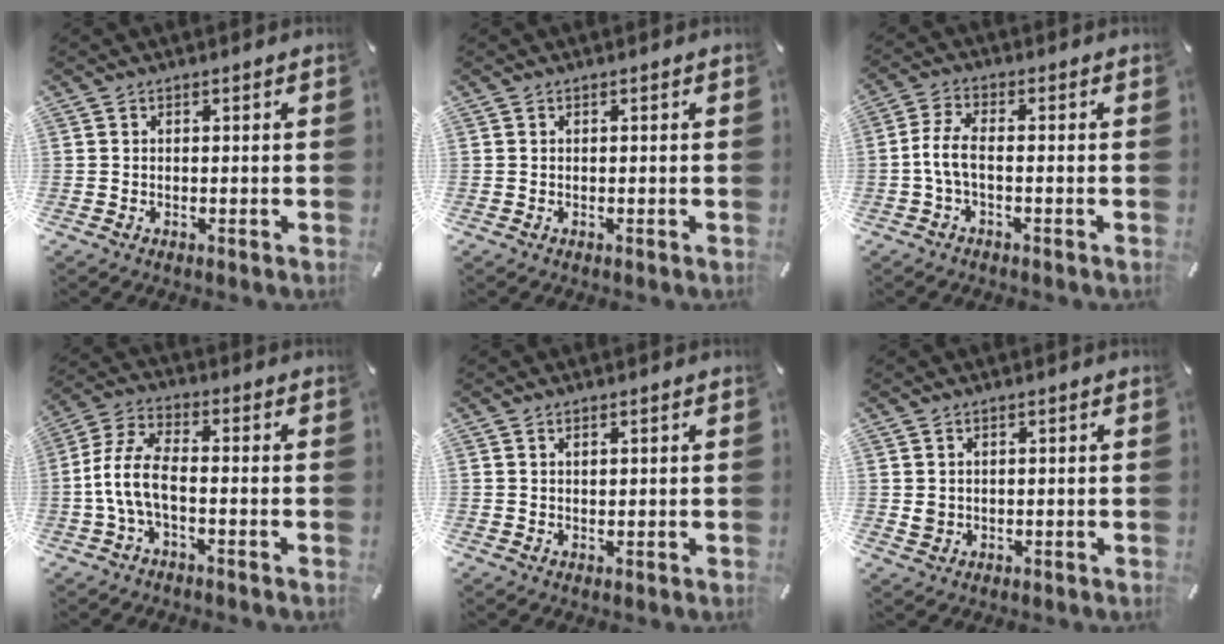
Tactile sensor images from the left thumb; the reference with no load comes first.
{"total": 0.0}
{"total": 5.9, "force": [-1.4, 2.4, 5.3], "torque": [-0.118, -0.003, -0.030]}
{"total": 8.7, "force": [-2.6, 3.9, 7.4], "torque": [-0.167, -0.002, -0.052]}
{"total": 1.0, "force": [0.5, 0.6, 0.7], "torque": [-0.014, 0.002, 0.009]}
{"total": 1.9, "force": [0.3, 1.8, 0.6], "torque": [-0.006, -0.001, 0.003]}